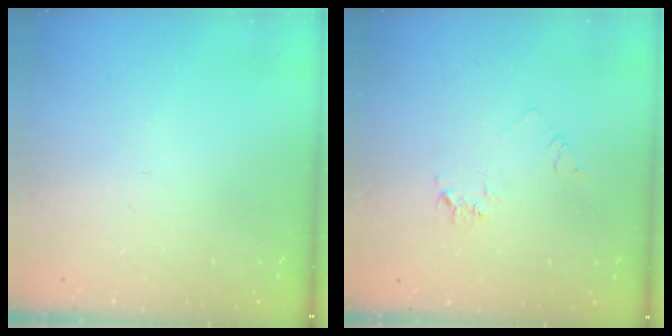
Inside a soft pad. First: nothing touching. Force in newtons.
{"total": 5.1, "press": 5.0, "slide": 0.5}